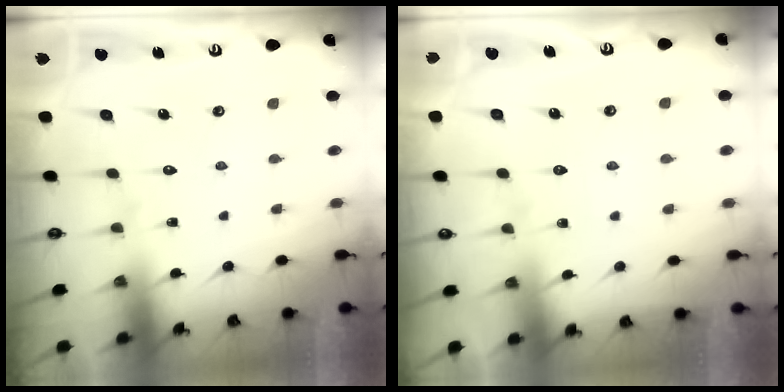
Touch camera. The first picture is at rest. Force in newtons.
{"total": 1.0, "press": 1.0, "slide": 0.2}